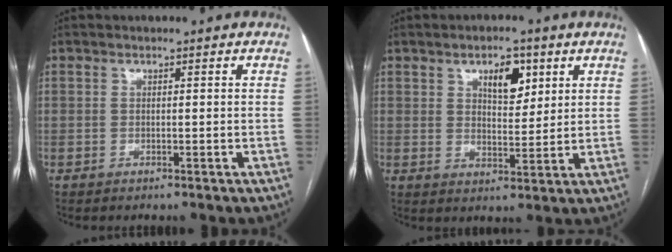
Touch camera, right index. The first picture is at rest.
{"total": 6.1, "force": [3.0, 2.7, 4.5], "torque": [-0.071, 0.002, 0.051]}